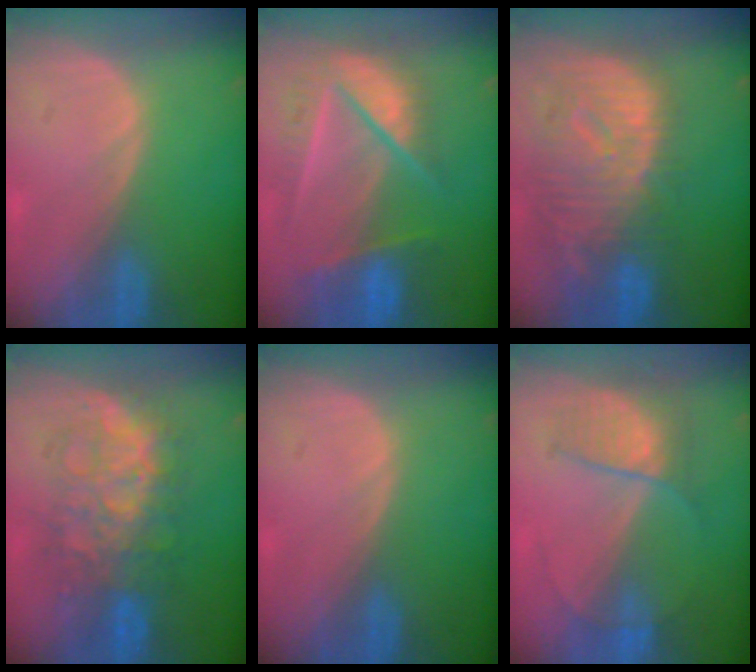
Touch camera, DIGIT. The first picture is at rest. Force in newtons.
{"total": 9.7, "press": 8.3, "slide": 5.1}
{"total": 12.6, "press": 10.9, "slide": 6.3}
{"total": 8.9, "press": 8.9, "slide": 0.4}
{"total": 0.0}
{"total": 5.8, "press": 5.5, "slide": 2.1}